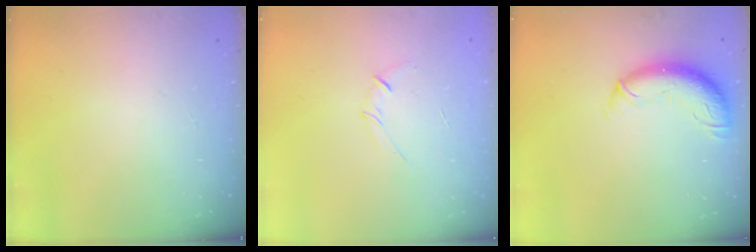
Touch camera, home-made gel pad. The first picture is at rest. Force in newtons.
{"total": 4.1, "press": 4.0, "slide": 0.9}
{"total": 11.5, "press": 11.2, "slide": 2.8}